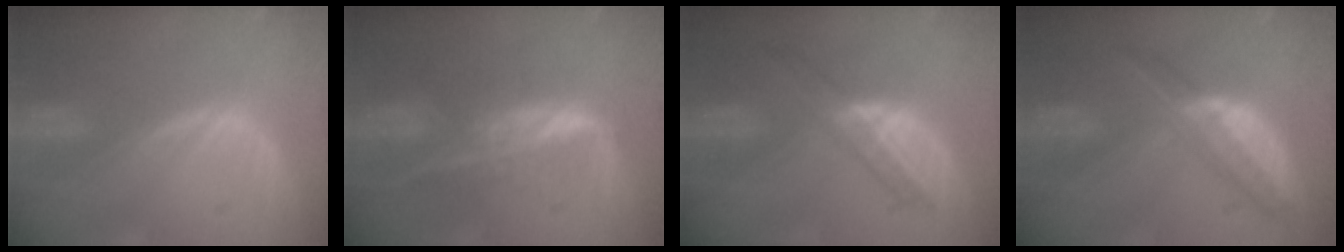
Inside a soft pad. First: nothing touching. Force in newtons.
{"total": 7.3, "press": 6.1, "slide": 4.0}
{"total": 6.1, "press": 5.6, "slide": 2.5}
{"total": 6.8, "press": 5.8, "slide": 3.6}